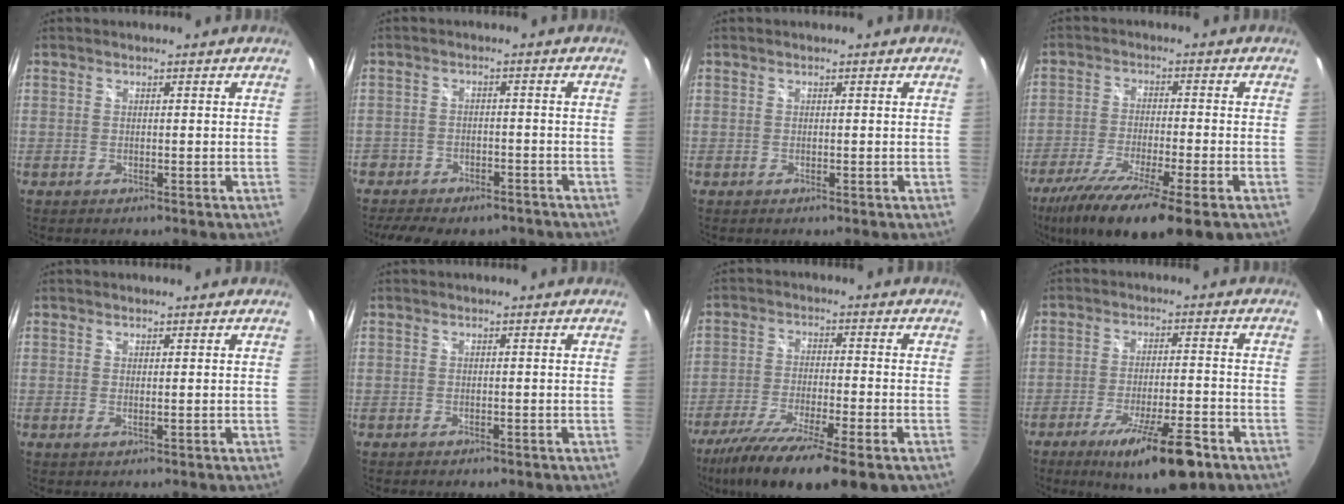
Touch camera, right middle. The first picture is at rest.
{"total": 12.6, "force": [-9.9, 5.9, 5.1], "torque": [-0.126, -0.009, -0.141]}
{"total": 0.0}
{"total": 16.1, "force": [-10.5, 2.1, 12.0], "torque": [-0.232, -0.055, -0.179]}
{"total": 0.6, "force": [0.3, -0.1, 0.4], "torque": [-0.009, 0.000, 0.005]}
{"total": 1.3, "force": [-1.0, 0.7, 0.5], "torque": [-0.012, -0.002, -0.012]}
{"total": 17.2, "force": [-12.0, 2.8, 12.1], "torque": [-0.233, -0.049, -0.202]}
{"total": 13.9, "force": [-8.7, 2.9, 10.4], "torque": [-0.180, -0.024, -0.134]}